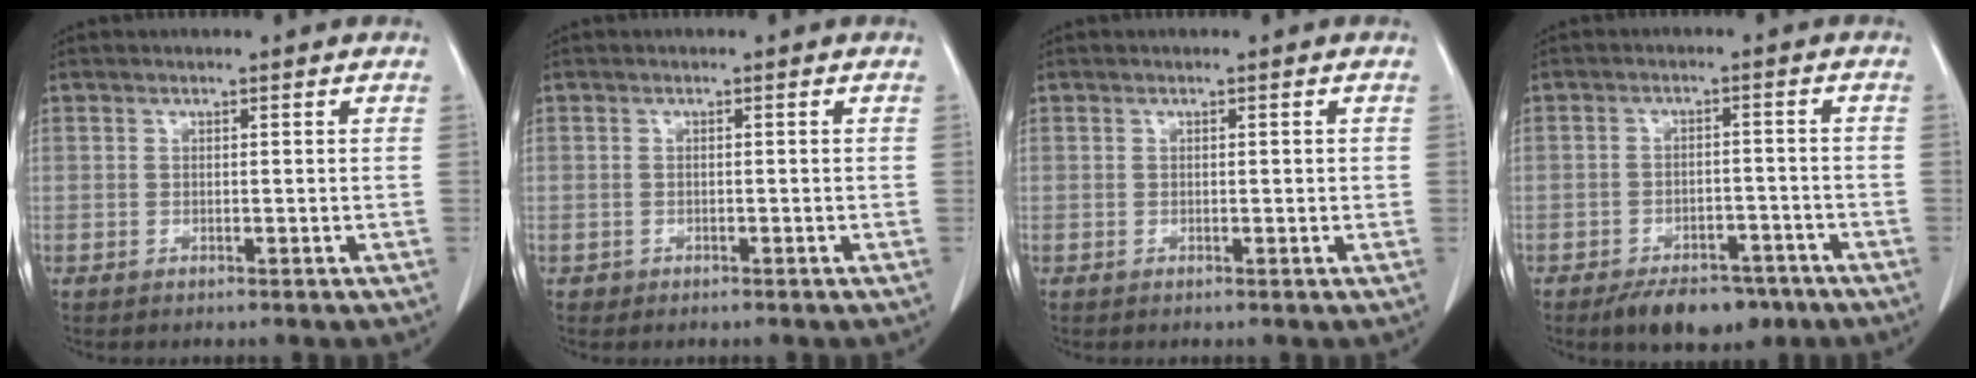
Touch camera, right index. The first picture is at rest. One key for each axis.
{"total": 0.8, "fx": -0.4, "fy": 0.7, "fz": -0.1, "tx": -0.004, "ty": 0.004, "tz": -0.008}
{"total": 0.6, "fx": 0.0, "fy": 0.2, "fz": 0.6, "tx": -0.005, "ty": 0.001, "tz": 0.001}
{"total": 8.4, "fx": -5.9, "fy": 4.2, "fz": 4.2, "tx": -0.050, "ty": 0.006, "tz": -0.086}